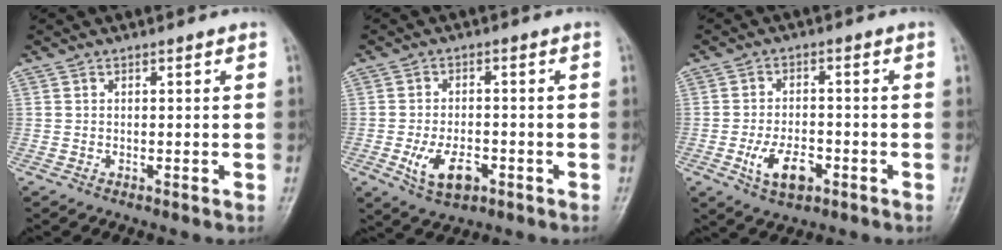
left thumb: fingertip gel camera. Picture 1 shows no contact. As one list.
[{"total": 7.3, "force": [-2.7, 4.2, 5.3], "torque": [-0.092, 0.008, -0.040]}, {"total": 7.2, "force": [-2.8, 4.1, 5.2], "torque": [-0.086, 0.011, -0.046]}]